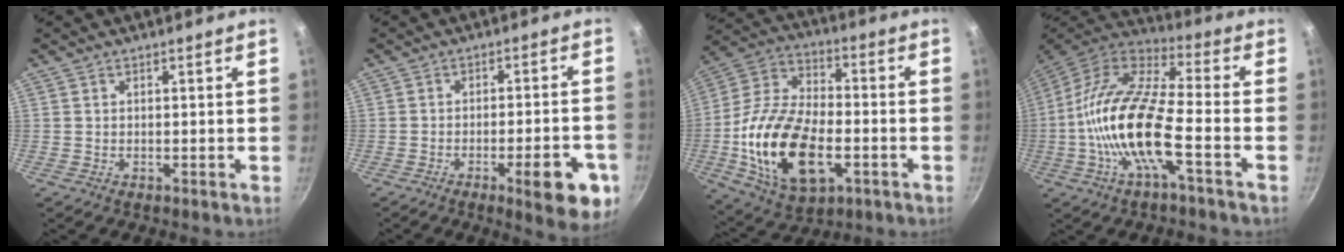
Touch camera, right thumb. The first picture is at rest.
{"total": 11.8, "force": [-5.1, 3.0, 10.2], "torque": [-0.111, 0.022, -0.063]}
{"total": 23.0, "force": [-5.4, 13.0, 18.2], "torque": [-0.338, 0.025, -0.096]}
{"total": 18.5, "force": [-4.6, 5.8, 16.9], "torque": [-0.322, 0.039, -0.107]}